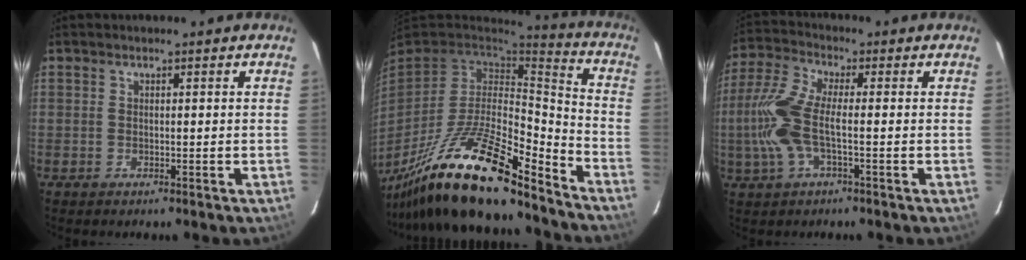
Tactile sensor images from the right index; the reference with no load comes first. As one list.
[{"total": 25.4, "force": [-17.4, 6.6, 17.2], "torque": [-0.326, -0.034, -0.302]}, {"total": 10.4, "force": [-1.7, 3.5, 9.6], "torque": [-0.225, 0.006, -0.036]}]